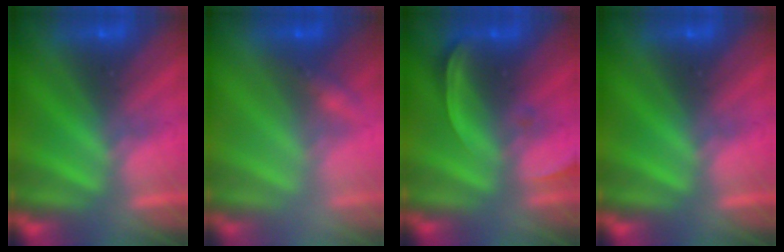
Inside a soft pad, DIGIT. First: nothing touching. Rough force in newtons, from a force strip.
{"total": 2.4}
{"total": 2.6}
{"total": 0.0}